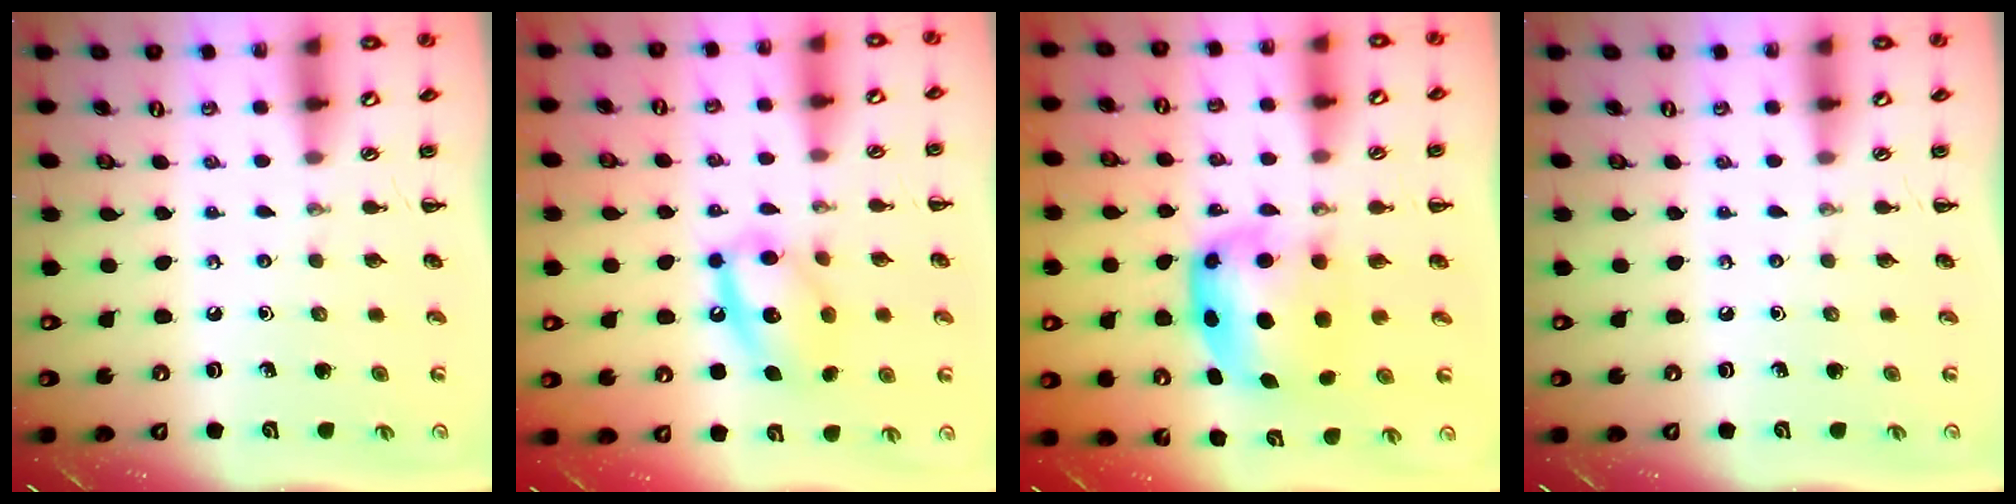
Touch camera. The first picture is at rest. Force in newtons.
{"total": 13.3, "press": 13.1, "slide": 2.4}
{"total": 6.3, "press": 6.2, "slide": 1.3}
{"total": 0.0}